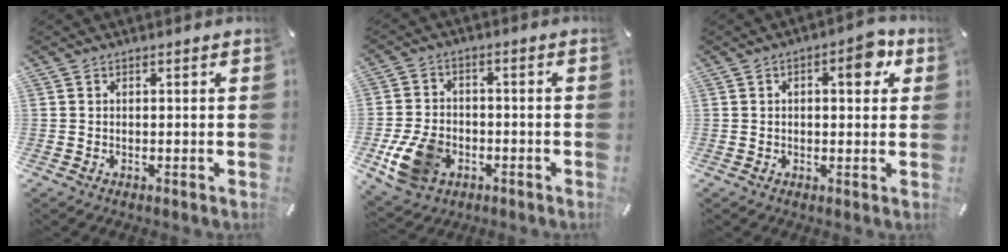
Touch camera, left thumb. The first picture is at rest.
{"total": 10.8, "force": [-3.8, 8.0, 6.3], "torque": [-0.132, 0.016, -0.066]}
{"total": 7.6, "force": [2.2, 3.8, 6.2], "torque": [-0.067, -0.007, 0.026]}